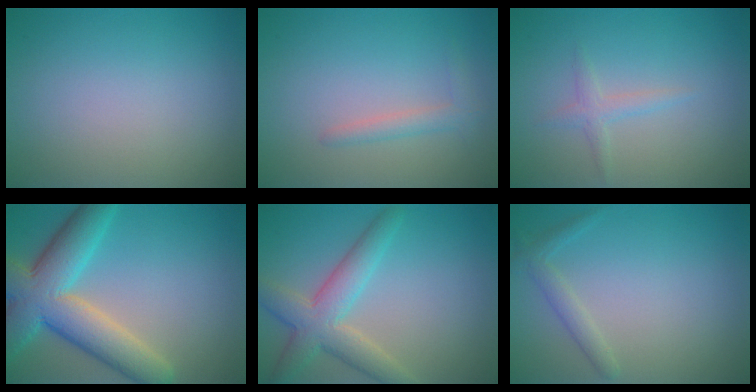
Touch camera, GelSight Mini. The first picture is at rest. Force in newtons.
{"total": 1.6, "press": 1.6, "slide": 0.1}
{"total": 1.3, "press": 1.3, "slide": 0.1}
{"total": 9.1, "press": 9.1, "slide": 0.5}
{"total": 4.3, "press": 4.3, "slide": 0.3}
{"total": 1.5, "press": 1.5, "slide": 0.1}